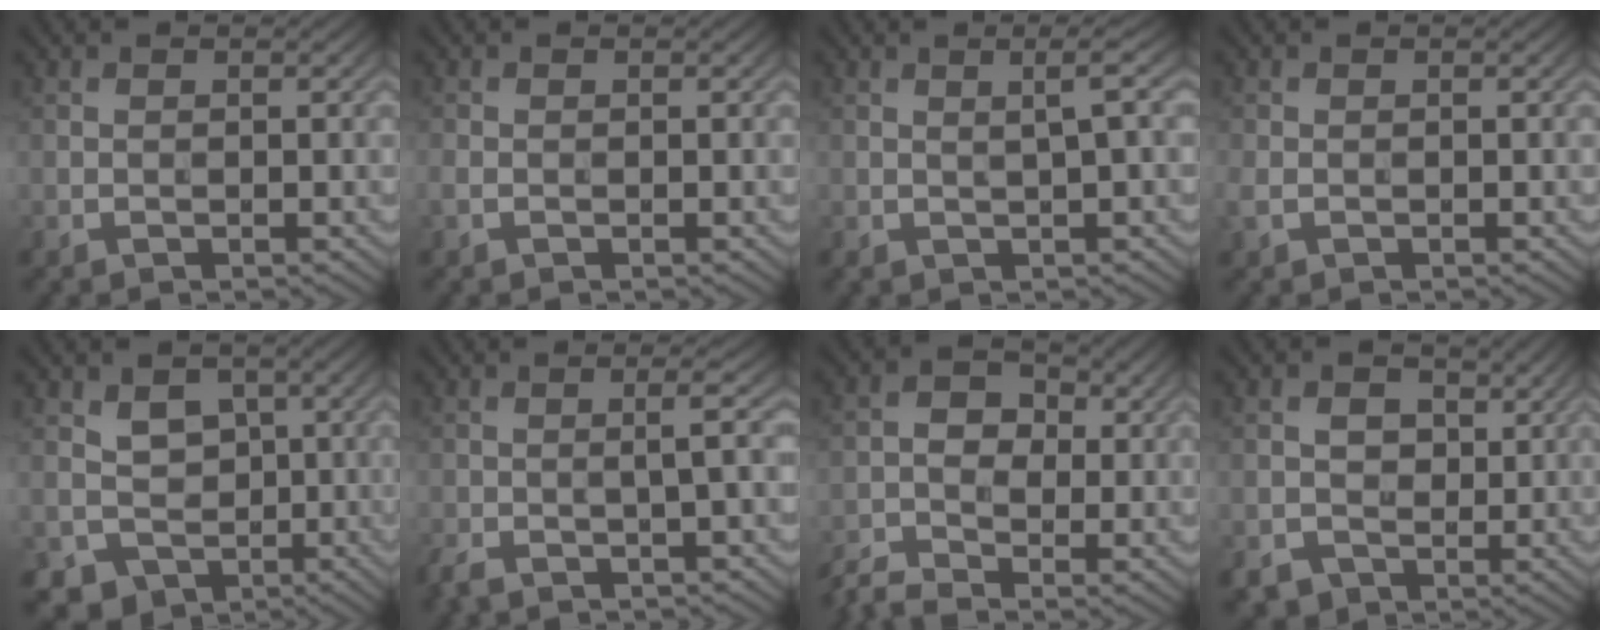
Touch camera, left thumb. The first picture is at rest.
{"total": 1.0, "force": [-0.4, 0.6, 0.6], "torque": [-0.021, -0.002, -0.011]}
{"total": 2.2, "force": [0.6, 0.2, 2.1], "torque": [-0.035, 0.011, 0.009]}
{"total": 1.7, "force": [-0.6, 1.2, 1.0], "torque": [-0.038, -0.007, -0.013]}
{"total": 5.7, "force": [-0.9, 5.0, 2.6], "torque": [-0.053, -0.013, -0.021]}
{"total": 3.6, "force": [-1.4, 0.7, 3.3], "torque": [-0.046, 0.006, -0.039]}
{"total": 4.5, "force": [-2.7, 2.7, 2.4], "torque": [-0.049, 0.000, -0.068]}
{"total": 4.1, "force": [-0.3, 3.9, 1.3], "torque": [-0.026, -0.002, -0.011]}